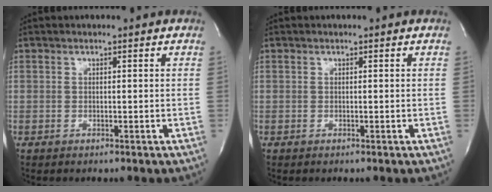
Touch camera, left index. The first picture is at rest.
{"total": 0.0}